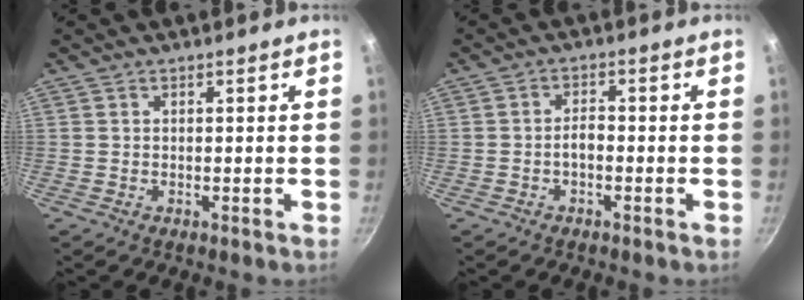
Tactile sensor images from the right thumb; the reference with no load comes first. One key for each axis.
{"total": 2.3, "fx": -1.0, "fy": 1.1, "fz": 1.8, "tx": -0.024, "ty": 0.017, "tz": -0.020}